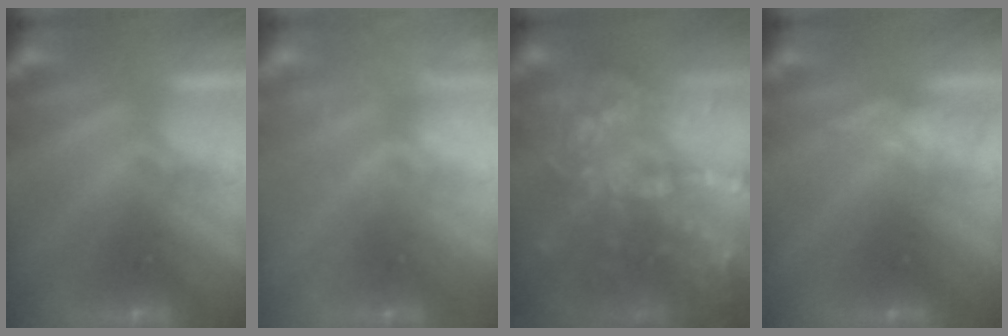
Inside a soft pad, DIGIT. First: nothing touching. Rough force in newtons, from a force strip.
{"total": 2.3}
{"total": 8.7}
{"total": 2.5}